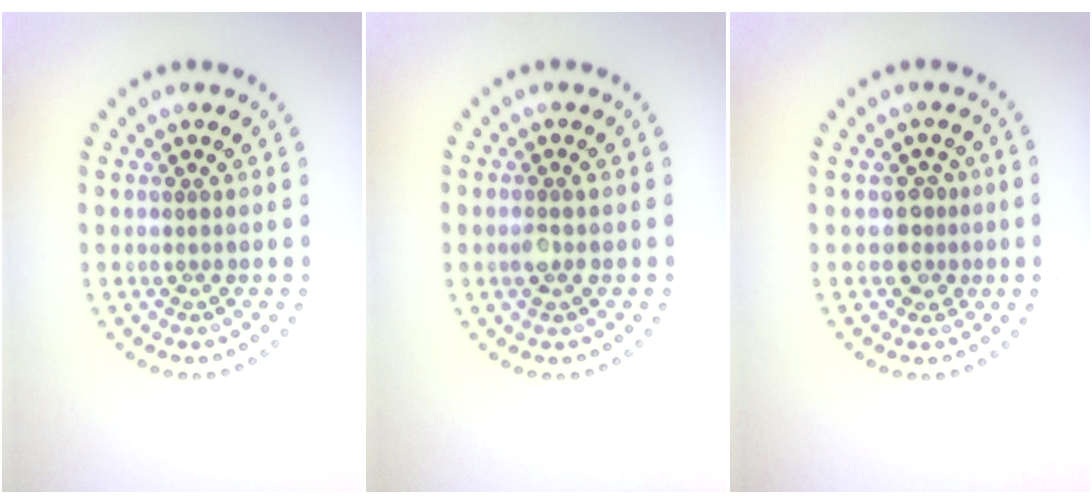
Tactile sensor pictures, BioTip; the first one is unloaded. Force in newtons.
{"total": 1.4, "press": 1.3, "slide": 0.5}
{"total": 2.1, "press": 1.7, "slide": 1.2}